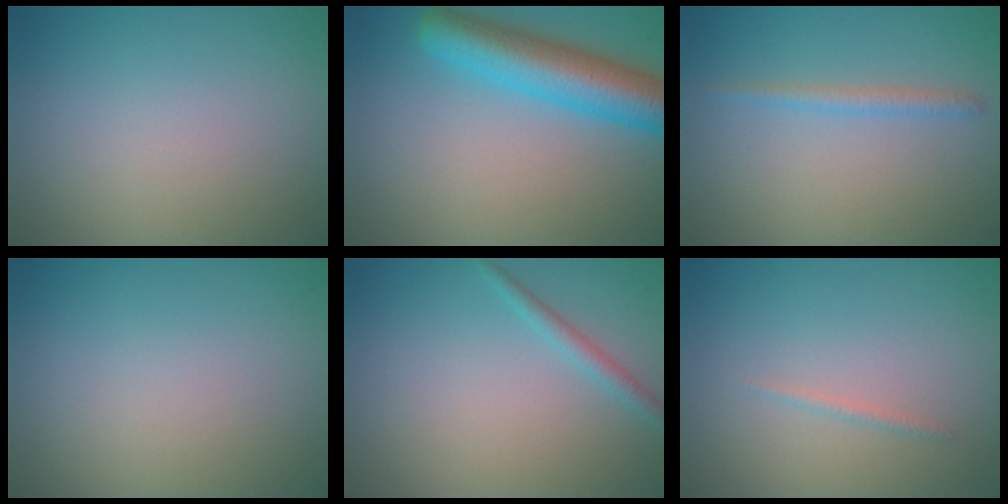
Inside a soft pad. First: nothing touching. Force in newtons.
{"total": 7.1, "press": 7.1, "slide": 0.3}
{"total": 1.3, "press": 1.3, "slide": 0.0}
{"total": 0.0}
{"total": 1.4, "press": 1.4, "slide": 0.1}
{"total": 0.5, "press": 0.5, "slide": 0.0}